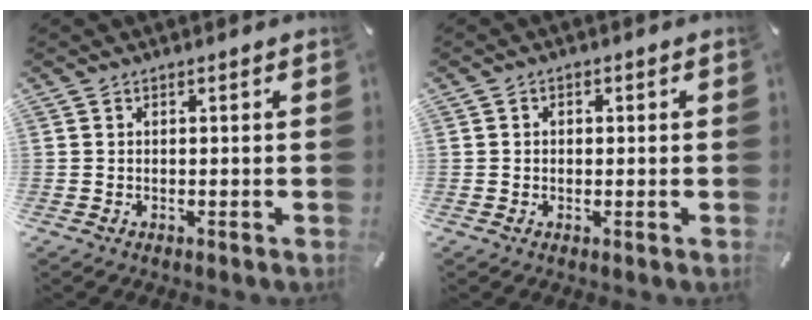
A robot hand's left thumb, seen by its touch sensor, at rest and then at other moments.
{"total": 1.5, "force": [-0.3, 1.3, 0.6], "torque": [-0.012, 0.007, -0.008]}